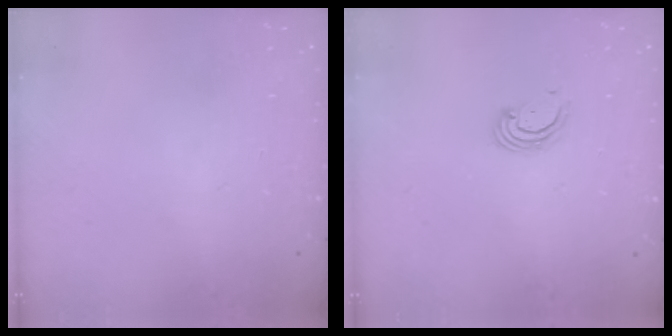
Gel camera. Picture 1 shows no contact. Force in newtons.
{"total": 2.8, "press": 2.8, "slide": 0.3}